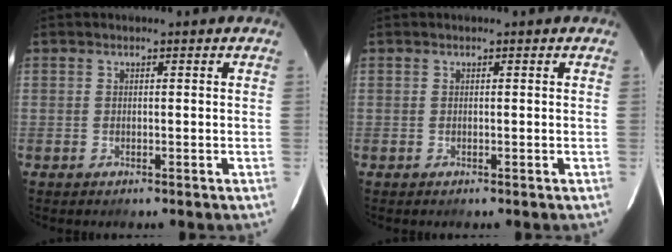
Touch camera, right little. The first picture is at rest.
{"total": 0.0}